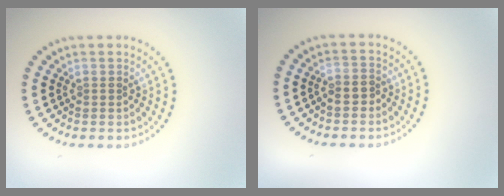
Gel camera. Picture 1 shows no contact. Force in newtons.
{"total": 1.1, "press": 1.0, "slide": 0.5}